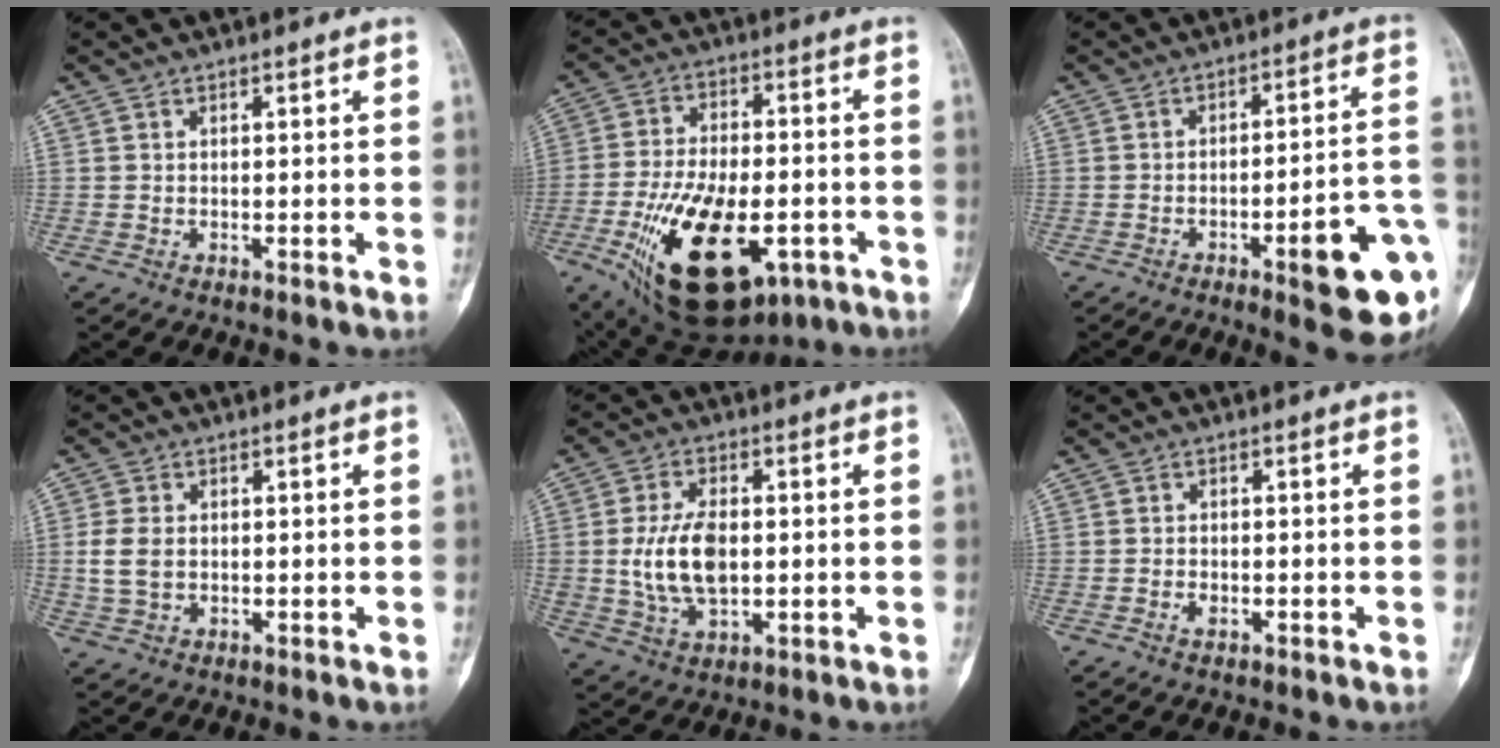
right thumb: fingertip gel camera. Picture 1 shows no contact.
{"total": 23.1, "force": [-8.6, 11.8, 18.0], "torque": [-0.331, 0.004, -0.121]}
{"total": 15.0, "force": [-5.5, 3.1, 13.7], "torque": [-0.140, 0.031, -0.063]}
{"total": 4.6, "force": [0.0, 3.2, 3.3], "torque": [-0.071, 0.002, 0.002]}
{"total": 10.5, "force": [0.0, 5.9, 8.7], "torque": [-0.167, 0.000, 0.008]}
{"total": 1.4, "force": [-0.7, 0.8, 0.9], "torque": [-0.018, 0.004, -0.013]}